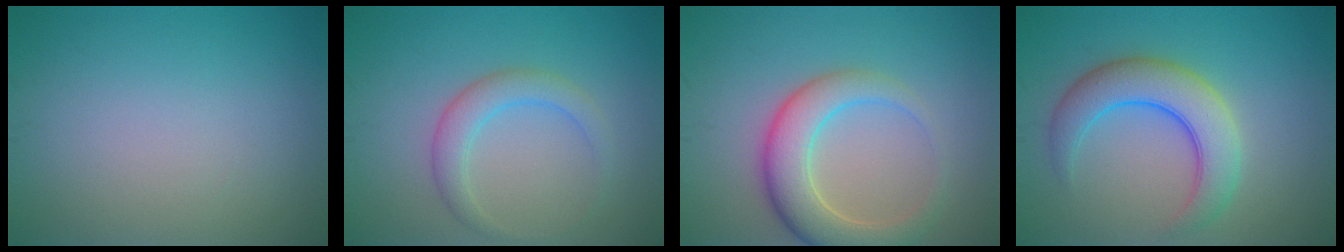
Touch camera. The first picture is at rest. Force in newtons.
{"total": 2.8, "press": 2.8, "slide": 0.2}
{"total": 5.6, "press": 5.6, "slide": 0.4}
{"total": 5.8, "press": 5.8, "slide": 0.1}